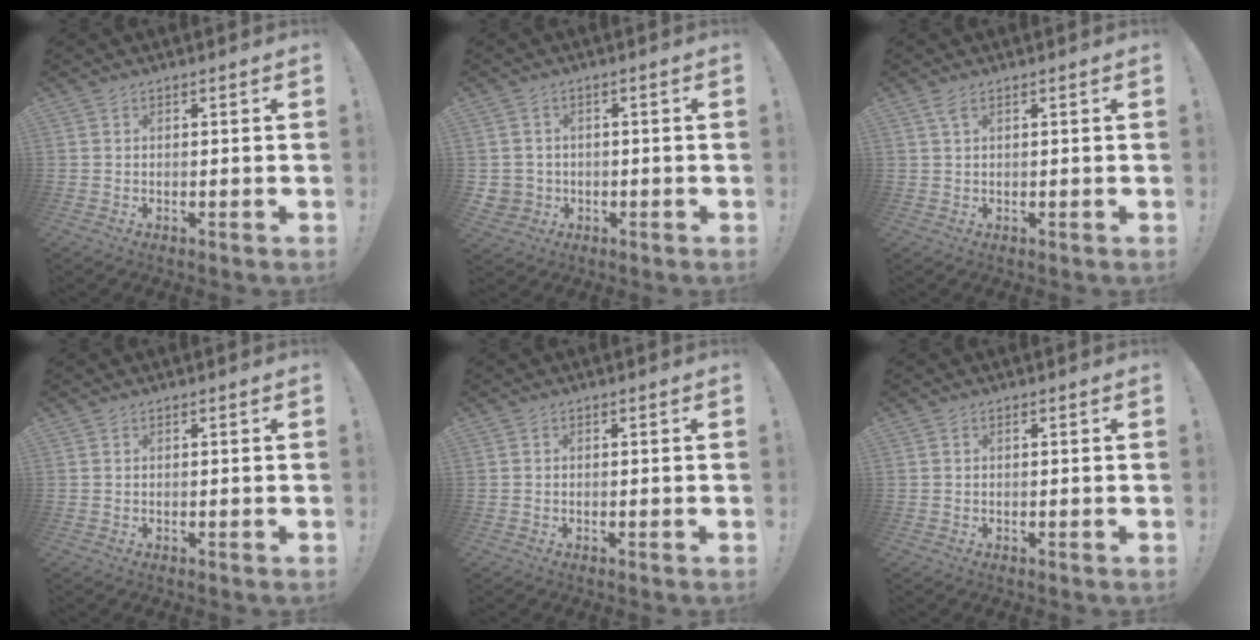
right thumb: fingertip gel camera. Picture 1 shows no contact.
{"total": 3.9, "force": [0.2, 3.7, 1.0], "torque": [-0.029, 0.002, 0.007]}
{"total": 2.0, "force": [1.0, 0.4, 1.7], "torque": [-0.030, -0.001, 0.015]}
{"total": 0.0}
{"total": 0.0}
{"total": 0.0}